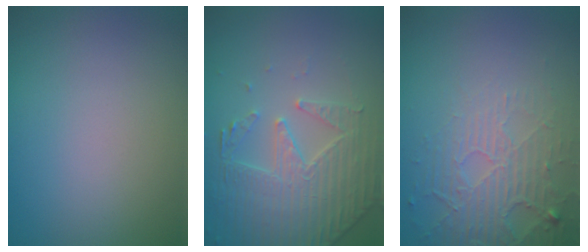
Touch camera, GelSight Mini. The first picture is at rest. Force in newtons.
{"total": 4.4, "press": 3.8, "slide": 2.2}
{"total": 5.4, "press": 3.4, "slide": 4.2}